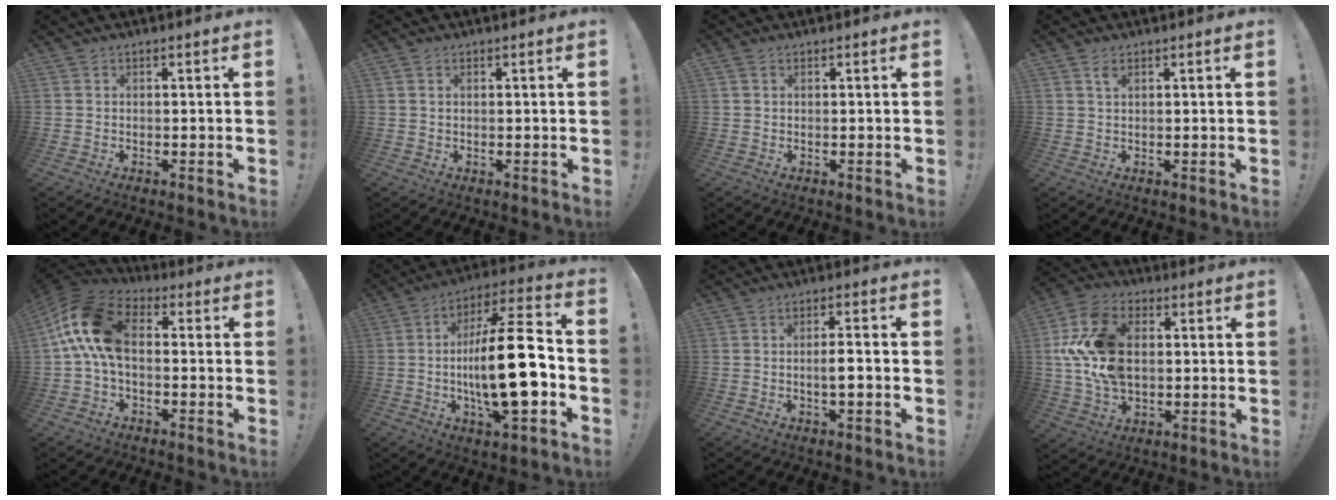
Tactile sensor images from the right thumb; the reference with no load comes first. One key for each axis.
{"total": 0.8, "fx": 0.4, "fy": 0.5, "fz": 0.5, "tx": -0.006, "ty": 0.000, "tz": 0.007}
{"total": 0.7, "fx": 0.3, "fy": 0.4, "fz": 0.5, "tx": -0.013, "ty": 0.002, "tz": 0.007}
{"total": 1.6, "fx": 0.9, "fy": 0.6, "fz": 1.2, "tx": -0.021, "ty": 0.000, "tz": 0.015}
{"total": 15.1, "fx": 1.7, "fy": 9.0, "fz": 12.0, "tx": -0.241, "ty": 0.010, "tz": 0.030}
{"total": 22.0, "fx": -3.7, "fy": 6.4, "fz": 20.7, "tx": -0.354, "ty": 0.009, "tz": -0.065}
{"total": 4.1, "fx": -1.2, "fy": 0.7, "fz": 3.9, "tx": -0.060, "ty": 0.000, "tz": -0.024}
{"total": 19.7, "fx": 2.5, "fy": 13.9, "fz": 13.8, "tx": -0.259, "ty": 0.006, "tz": 0.048}